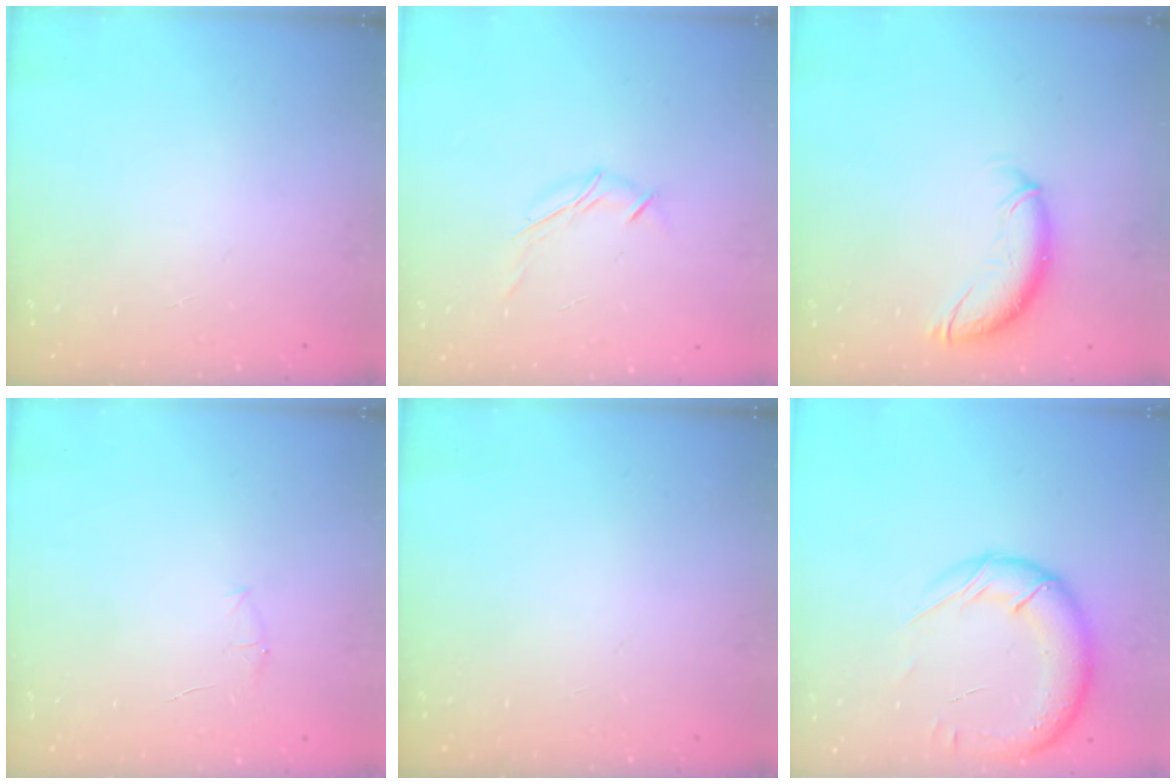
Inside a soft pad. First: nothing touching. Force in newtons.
{"total": 5.7, "press": 5.6, "slide": 0.7}
{"total": 10.7, "press": 10.6, "slide": 1.5}
{"total": 4.0, "press": 3.8, "slide": 1.2}
{"total": 0.0}
{"total": 18.0, "press": 17.4, "slide": 4.4}